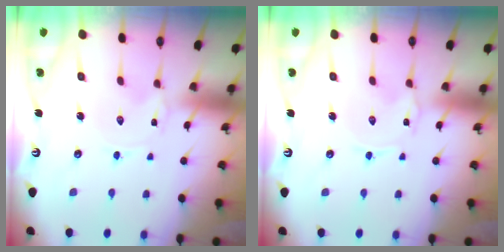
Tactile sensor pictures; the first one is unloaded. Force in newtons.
{"total": 0.5, "press": 0.5, "slide": 0.1}